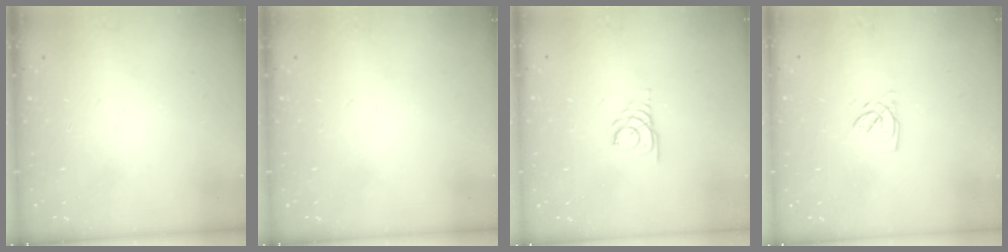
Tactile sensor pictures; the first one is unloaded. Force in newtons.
{"total": 0.0}
{"total": 2.7, "press": 2.7, "slide": 0.3}
{"total": 2.5, "press": 2.5, "slide": 0.3}